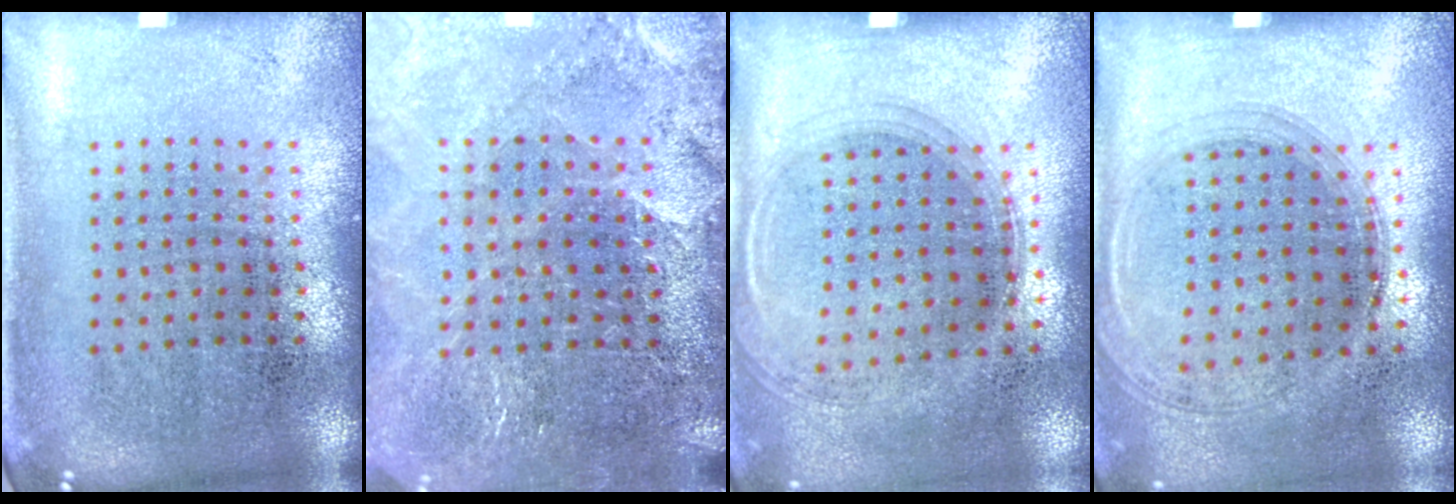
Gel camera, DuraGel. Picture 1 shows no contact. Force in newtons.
{"total": 3.3, "press": 3.0, "slide": 1.3}
{"total": 1.3, "press": 1.1, "slide": 0.7}
{"total": 1.4, "press": 1.2, "slide": 0.6}